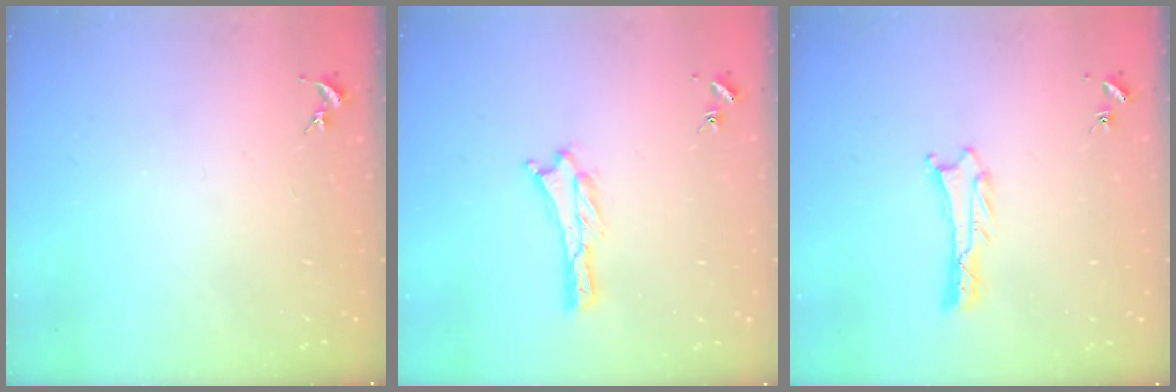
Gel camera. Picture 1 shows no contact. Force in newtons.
{"total": 0.0}
{"total": 0.6, "press": 0.6, "slide": 0.1}